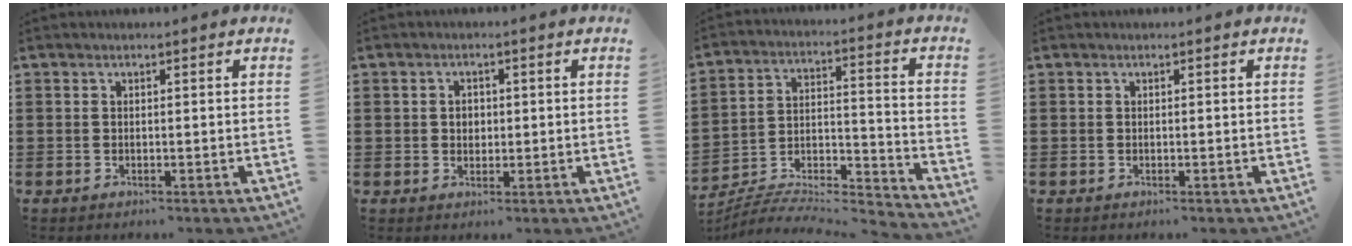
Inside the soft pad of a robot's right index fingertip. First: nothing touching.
{"total": 1.9, "force": [0.2, 1.6, 1.0], "torque": [-0.023, 0.009, 0.002]}
{"total": 6.9, "force": [-6.5, 1.3, 1.9], "torque": [-0.036, -0.006, -0.133]}
{"total": 0.0}